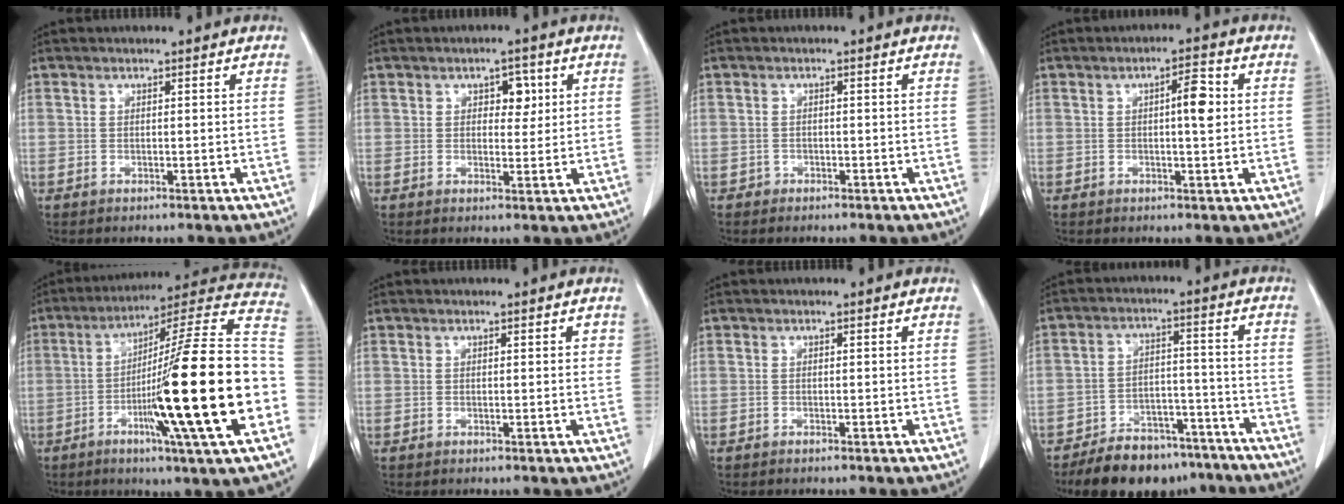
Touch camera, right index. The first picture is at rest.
{"total": 3.3, "force": [1.2, 2.0, 2.4], "torque": [-0.025, 0.007, 0.016]}
{"total": 0.9, "force": [-0.5, 0.7, -0.2], "torque": [0.000, 0.005, -0.013]}
{"total": 4.1, "force": [0.6, 0.8, 4.0], "torque": [-0.061, 0.006, 0.006]}
{"total": 26.3, "force": [-6.1, -0.5, 25.6], "torque": [-0.338, -0.009, -0.116]}
{"total": 1.1, "force": [0.5, 0.5, 0.8], "torque": [-0.007, 0.001, 0.004]}
{"total": 0.0}
{"total": 13.9, "force": [-11.4, 6.4, 4.9], "torque": [-0.057, 0.025, -0.168]}